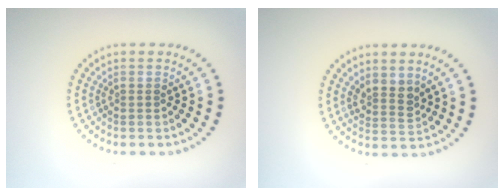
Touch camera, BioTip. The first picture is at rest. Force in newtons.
{"total": 2.1, "press": 1.7, "slide": 1.4}